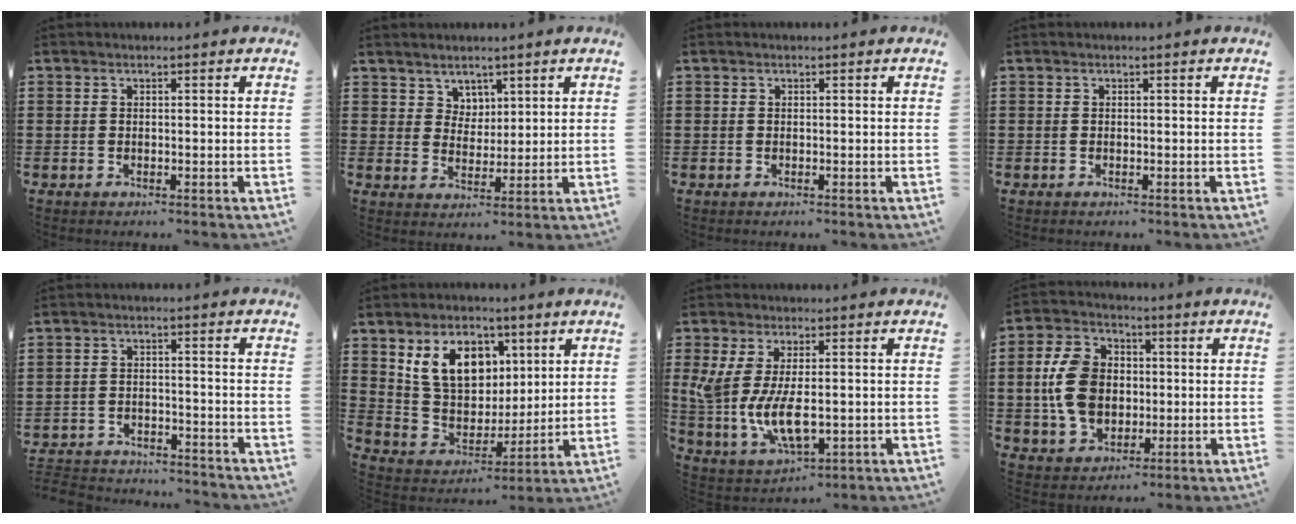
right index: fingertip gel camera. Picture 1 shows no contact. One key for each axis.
{"total": 3.9, "fx": 2.9, "fy": 2.7, "fz": 0.1, "tx": -0.018, "ty": 0.001, "tz": 0.055}
{"total": 0.0}
{"total": 0.0}
{"total": 3.4, "fx": -3.4, "fy": 0.5, "fz": 0.1, "tx": -0.009, "ty": 0.002, "tz": -0.072}
{"total": 10.4, "fx": 4.9, "fy": 7.3, "fz": 5.6, "tx": -0.129, "ty": 0.005, "tz": 0.093}
{"total": 9.1, "fx": -0.1, "fy": 4.2, "fz": 8.1, "tx": -0.187, "ty": -0.011, "tz": -0.004}
{"total": 10.1, "fx": 0.0, "fy": 7.7, "fz": 6.5, "tx": -0.152, "ty": 0.015, "tz": -0.003}